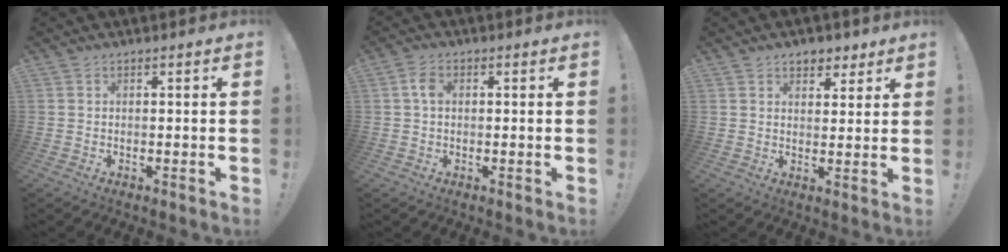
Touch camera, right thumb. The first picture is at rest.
{"total": 3.7, "force": [0.5, 2.4, 2.8], "torque": [-0.052, 0.010, 0.009]}
{"total": 5.2, "force": [3.4, 3.6, 1.6], "torque": [0.000, -0.021, 0.059]}